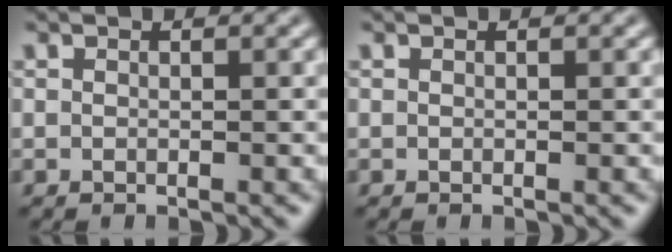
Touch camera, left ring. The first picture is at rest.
{"total": 0.0}